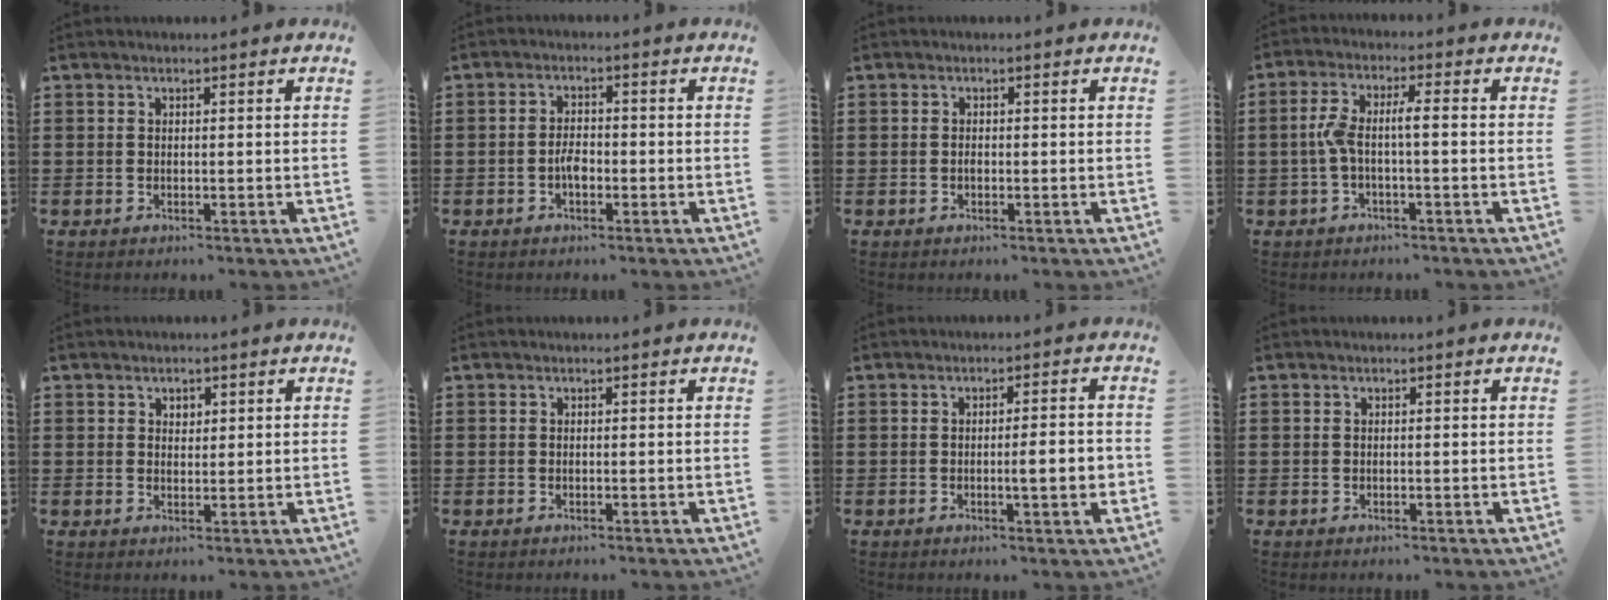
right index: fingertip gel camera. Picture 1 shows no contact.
{"total": 2.6, "force": [-1.0, 1.1, 2.1], "torque": [-0.047, 0.000, -0.021]}
{"total": 0.6, "force": [-0.3, 0.2, 0.4], "torque": [-0.010, -0.003, -0.005]}
{"total": 4.7, "force": [-0.8, 0.9, 4.6], "torque": [-0.105, -0.003, -0.026]}
{"total": 1.5, "force": [0.8, 1.1, 0.6], "torque": [-0.015, 0.006, 0.015]}
{"total": 0.0}
{"total": 4.4, "force": [-0.6, 0.5, 4.3], "torque": [-0.066, -0.007, -0.014]}
{"total": 0.0}